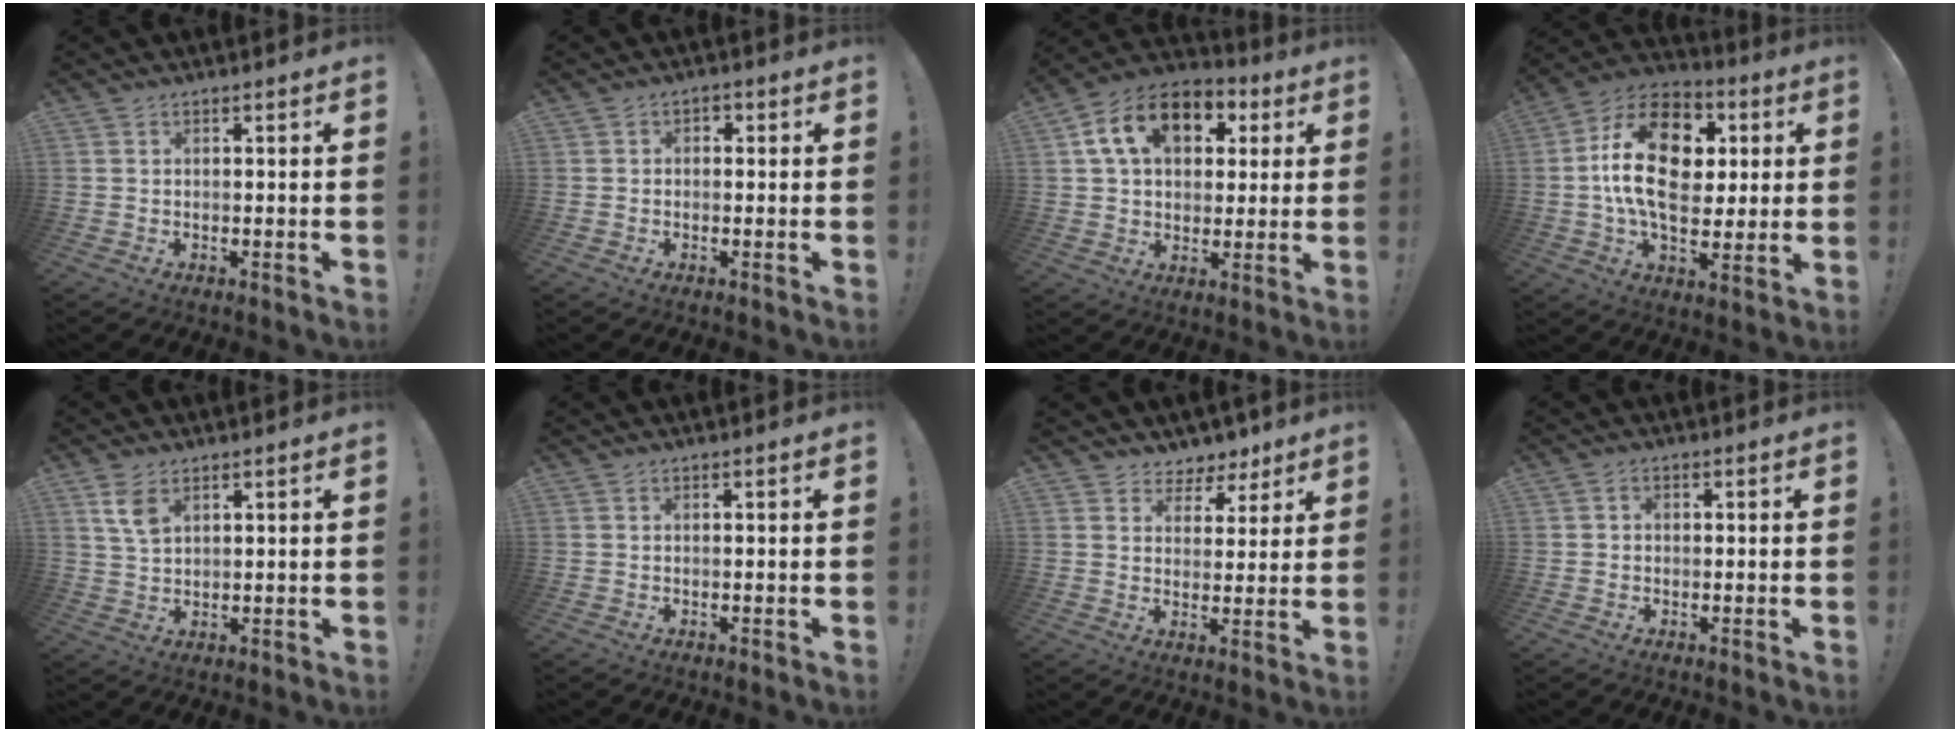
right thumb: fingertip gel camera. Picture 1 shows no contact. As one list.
[{"total": 1.7, "force": [-0.8, 1.3, 0.8], "torque": [-0.008, 0.007, -0.017]}, {"total": 16.1, "force": [6.0, 11.2, 9.9], "torque": [-0.155, -0.007, 0.111]}, {"total": 22.1, "force": [4.1, 14.2, 16.4], "torque": [-0.263, -0.004, 0.073]}, {"total": 5.7, "force": [2.9, 3.1, 3.9], "torque": [-0.056, -0.014, 0.052]}, {"total": 0.0}, {"total": 5.8, "force": [3.9, 4.1, 0.7], "torque": [0.002, -0.036, 0.074]}, {"total": 1.4, "force": [-0.4, 1.2, 0.5], "torque": [-0.012, 0.007, -0.008]}]